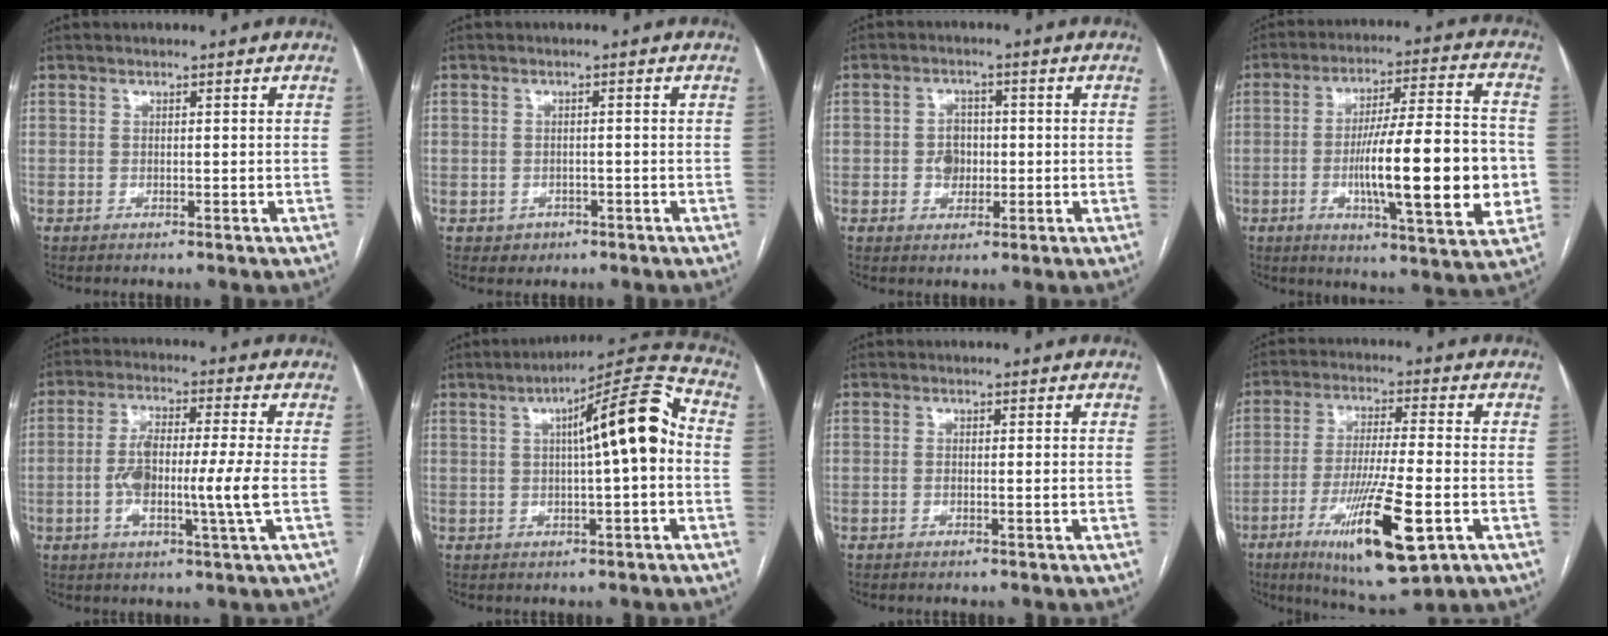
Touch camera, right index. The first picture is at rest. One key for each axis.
{"total": 2.4, "fx": -1.0, "fy": 2.2, "fz": 0.2, "tx": 0.006, "ty": 0.010, "tz": -0.012}
{"total": 3.8, "fx": -0.3, "fy": 3.1, "fz": 2.1, "tx": -0.029, "ty": 0.008, "tz": -0.003}
{"total": 20.0, "fx": -3.1, "fy": 2.7, "fz": 19.5, "tx": -0.289, "ty": 0.007, "tz": -0.043}
{"total": 10.0, "fx": -1.5, "fy": 0.1, "fz": 9.9, "tx": -0.186, "ty": 0.004, "tz": -0.034}
{"total": 12.0, "fx": 1.3, "fy": 1.1, "fz": 11.9, "tx": -0.171, "ty": 0.035, "tz": 0.014}
{"total": 1.0, "fx": -0.1, "fy": 0.2, "fz": 1.0, "tx": -0.017, "ty": 0.000, "tz": -0.001}
{"total": 15.3, "fx": -6.0, "fy": 1.9, "fz": 14.0, "tx": -0.253, "ty": -0.031, "tz": -0.094}